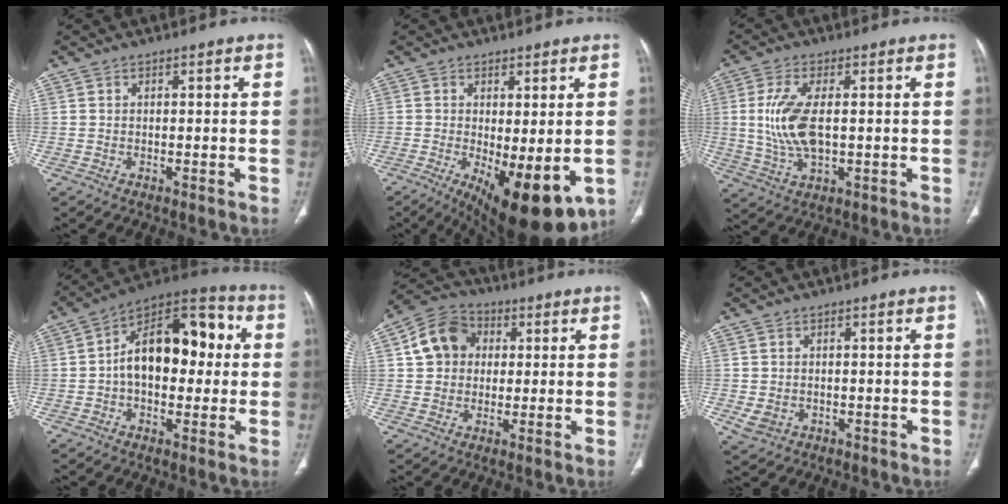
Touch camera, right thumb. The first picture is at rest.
{"total": 13.7, "force": [-3.9, 5.2, 12.0], "torque": [-0.176, -0.024, -0.040]}
{"total": 10.3, "force": [0.6, 4.7, 9.1], "torque": [-0.202, -0.007, 0.018]}
{"total": 18.6, "force": [1.4, 11.0, 14.8], "torque": [-0.191, 0.045, 0.014]}
{"total": 10.1, "force": [1.9, 8.6, 4.9], "torque": [-0.067, 0.012, 0.021]}
{"total": 3.3, "force": [-0.7, 2.8, 1.7], "torque": [-0.032, 0.001, -0.001]}